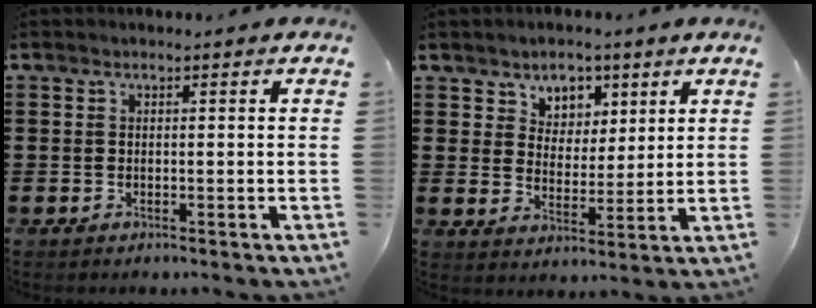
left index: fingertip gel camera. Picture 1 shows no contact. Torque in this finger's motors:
{"motor_torque": [0.06, -0.03, -0.01, 0.00]}